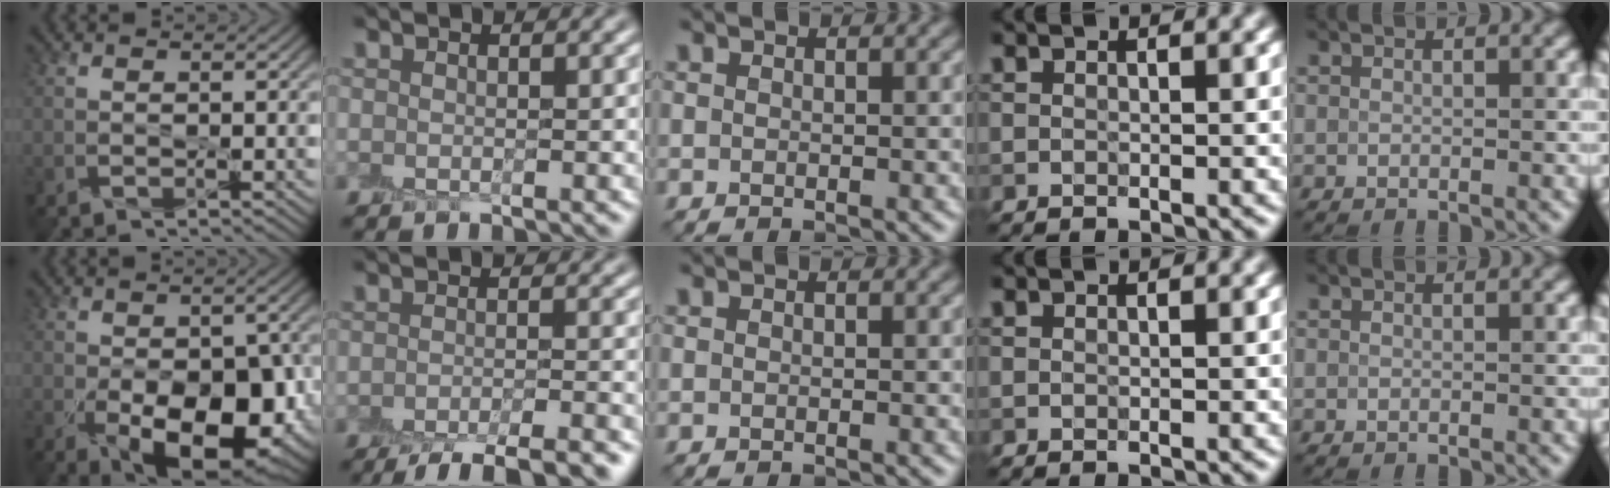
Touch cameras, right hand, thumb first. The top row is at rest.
{"thumb": {"total": 13.5, "force": [-4.1, 7.6, 10.4], "torque": [-0.148, -0.048, -0.045]}, "index": {"total": 6.4, "force": [-5.0, 1.3, 3.7], "torque": [-0.050, -0.009, -0.074]}}